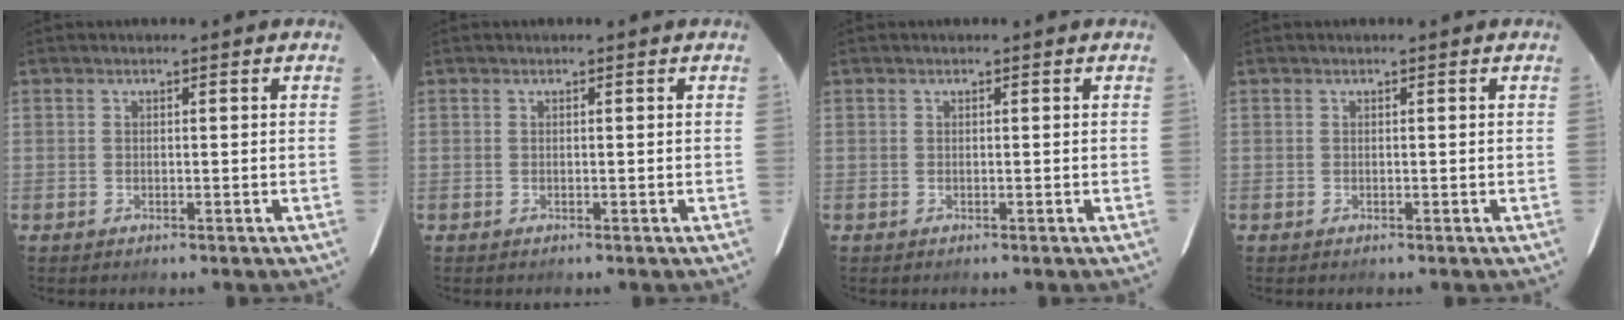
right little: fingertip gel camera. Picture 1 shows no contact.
{"total": 0.0}
{"total": 0.0}
{"total": 0.0}